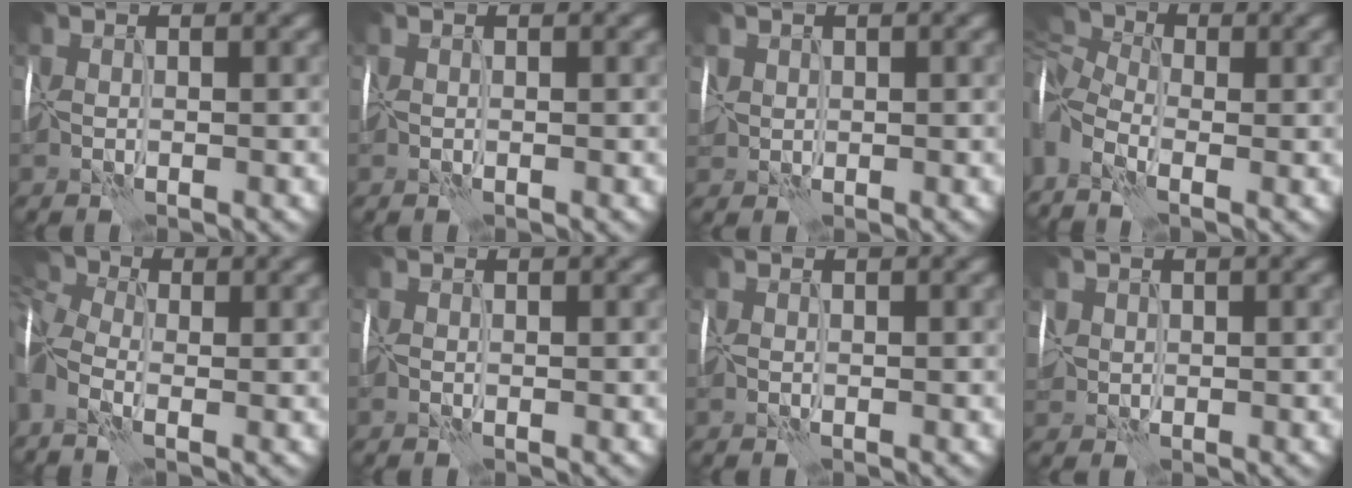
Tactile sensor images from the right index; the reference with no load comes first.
{"total": 0.0}
{"total": 1.2, "force": [0.4, 1.1, 0.3], "torque": [-0.016, 0.004, 0.008]}
{"total": 8.7, "force": [-2.7, 4.7, 6.8], "torque": [-0.166, -0.016, -0.057]}
{"total": 7.4, "force": [-1.2, 4.4, 5.8], "torque": [-0.144, 0.000, -0.021]}
{"total": 0.0}
{"total": 0.0}
{"total": 1.5, "force": [0.3, 1.4, 0.4], "torque": [-0.017, 0.001, 0.005]}